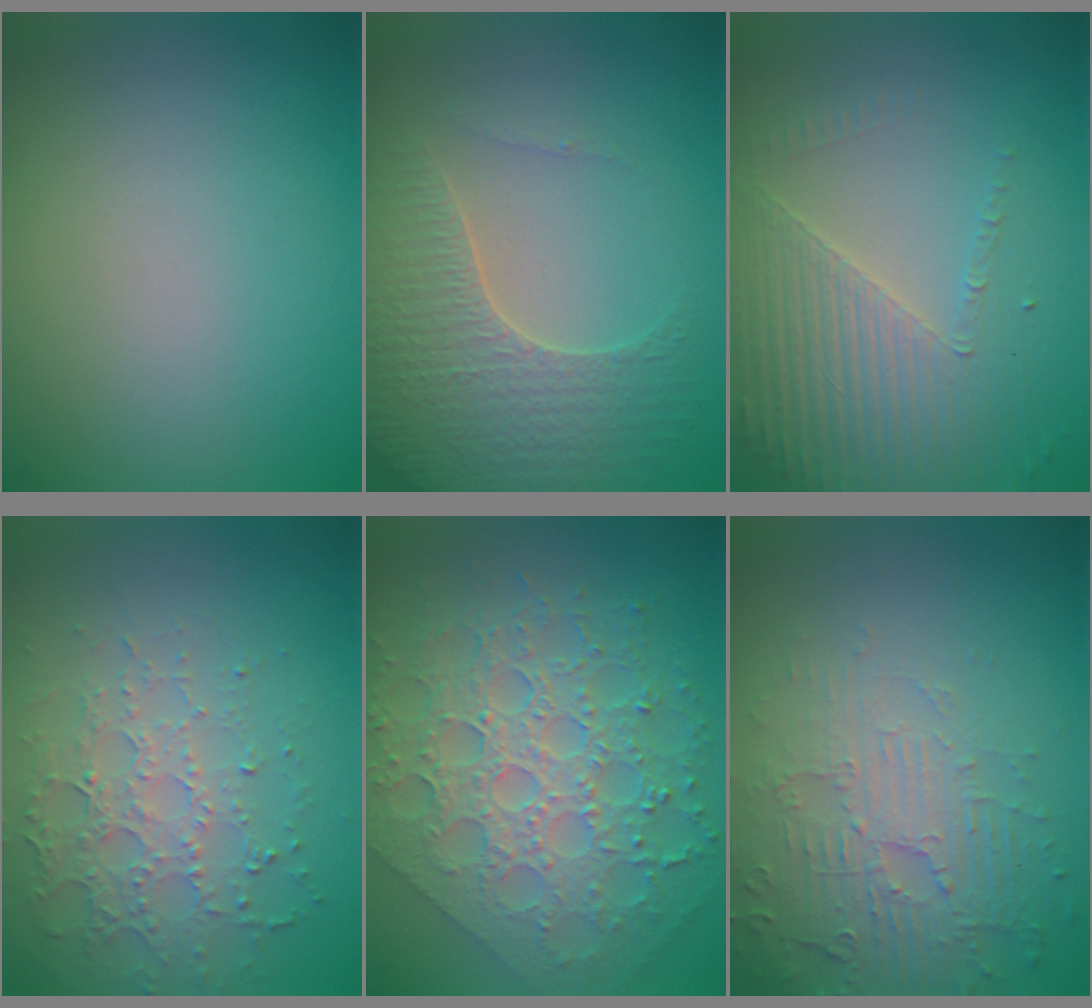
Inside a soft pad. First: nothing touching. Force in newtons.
{"total": 4.3, "press": 4.0, "slide": 1.5}
{"total": 3.9, "press": 3.6, "slide": 1.6}
{"total": 3.5, "press": 3.3, "slide": 1.2}
{"total": 8.3, "press": 6.2, "slide": 5.5}
{"total": 5.5, "press": 3.6, "slide": 4.1}